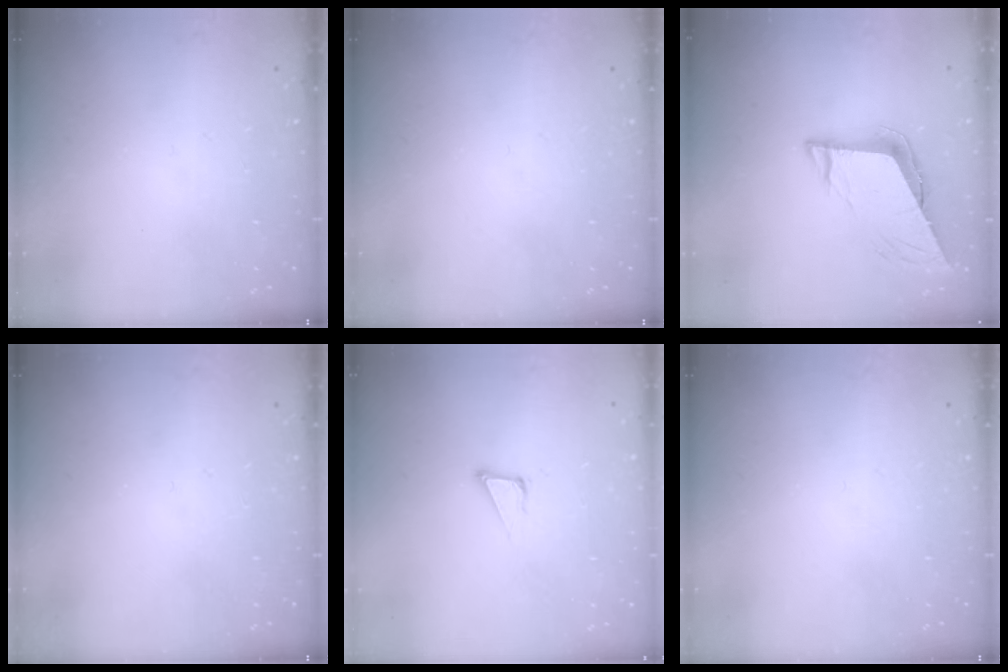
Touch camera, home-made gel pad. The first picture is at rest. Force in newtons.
{"total": 0.0}
{"total": 8.4, "press": 8.4, "slide": 0.8}
{"total": 0.0}
{"total": 3.8, "press": 3.7, "slide": 0.2}
{"total": 0.0}